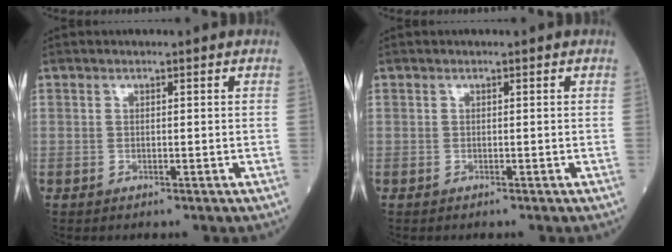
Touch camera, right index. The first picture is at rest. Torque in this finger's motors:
{"motor_torque": [0.06, 0.00, 0.04, 0.01]}